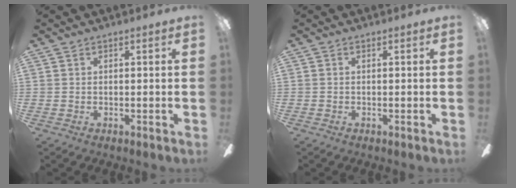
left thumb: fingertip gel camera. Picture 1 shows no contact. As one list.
[{"total": 0.0}]